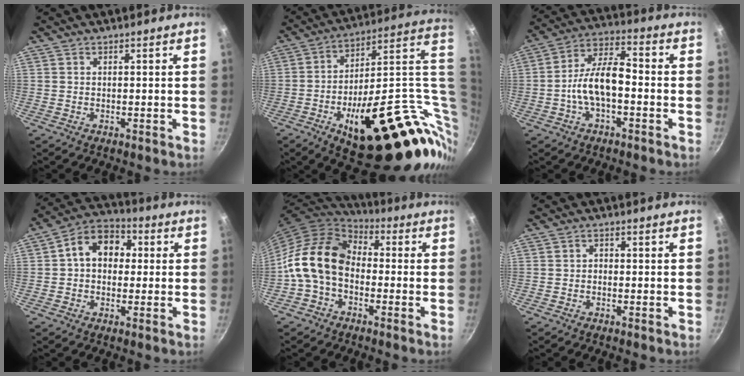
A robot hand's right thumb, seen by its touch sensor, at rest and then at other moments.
{"total": 35.2, "force": [-0.3, 16.0, 31.3], "torque": [-0.408, 0.003, 0.021]}
{"total": 10.7, "force": [-2.4, 5.2, 9.1], "torque": [-0.150, 0.046, -0.055]}
{"total": 10.8, "force": [1.3, 8.2, 6.9], "torque": [-0.068, 0.028, -0.001]}
{"total": 14.2, "force": [-2.1, 10.2, 9.6], "torque": [-0.150, 0.042, -0.061]}
{"total": 1.1, "force": [-0.4, 0.9, 0.6], "torque": [-0.008, 0.005, -0.009]}